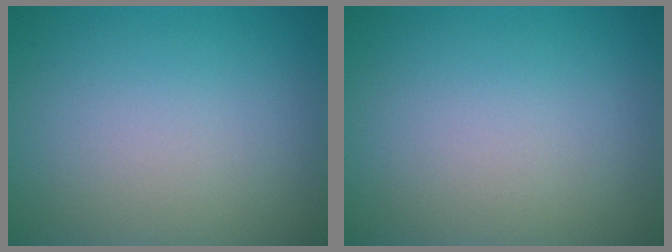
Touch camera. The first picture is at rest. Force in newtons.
{"total": 0.0}